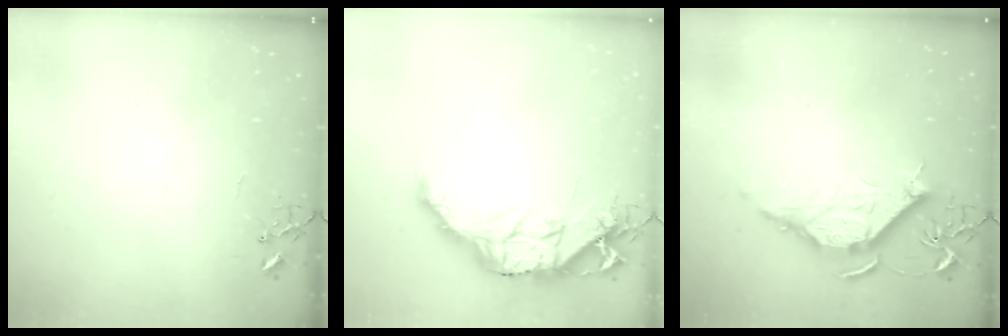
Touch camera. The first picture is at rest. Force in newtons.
{"total": 16.7, "press": 16.6, "slide": 1.4}
{"total": 10.8, "press": 10.8, "slide": 0.3}